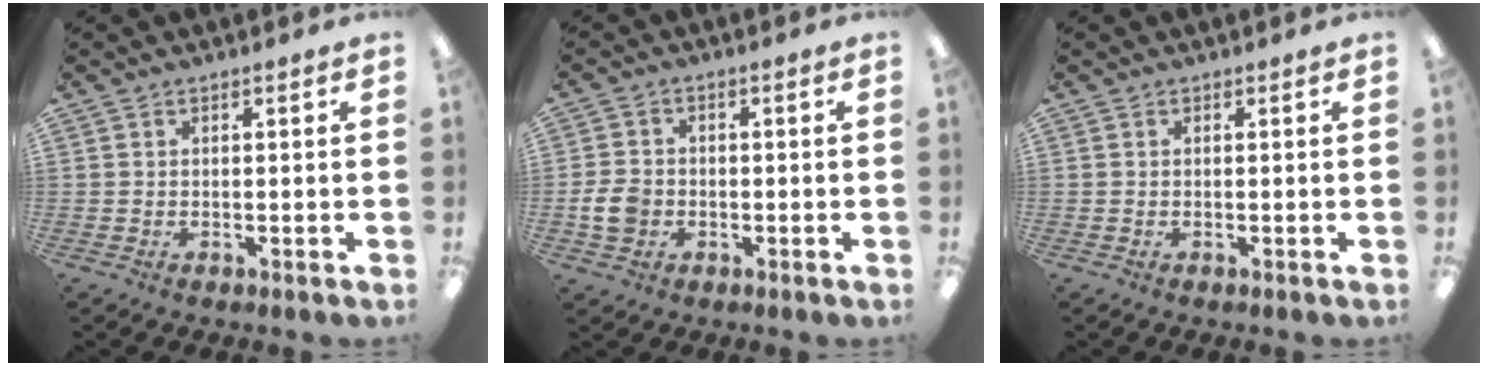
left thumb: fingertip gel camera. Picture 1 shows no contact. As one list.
[{"total": 5.8, "force": [-1.2, 4.7, 3.3], "torque": [-0.069, 0.002, -0.024]}, {"total": 0.0}]